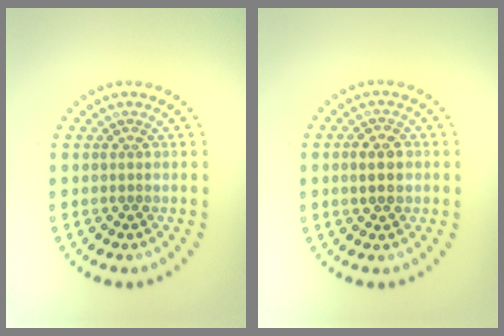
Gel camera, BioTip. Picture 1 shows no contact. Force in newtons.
{"total": 2.2, "press": 2.2, "slide": 0.1}